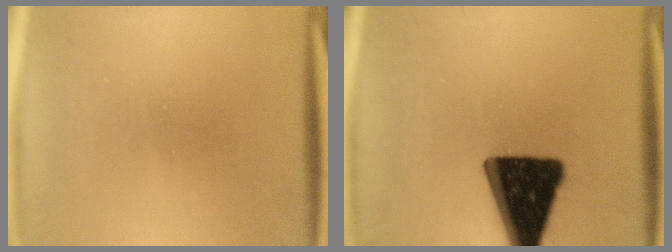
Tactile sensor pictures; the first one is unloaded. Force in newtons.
{"total": 18.4}